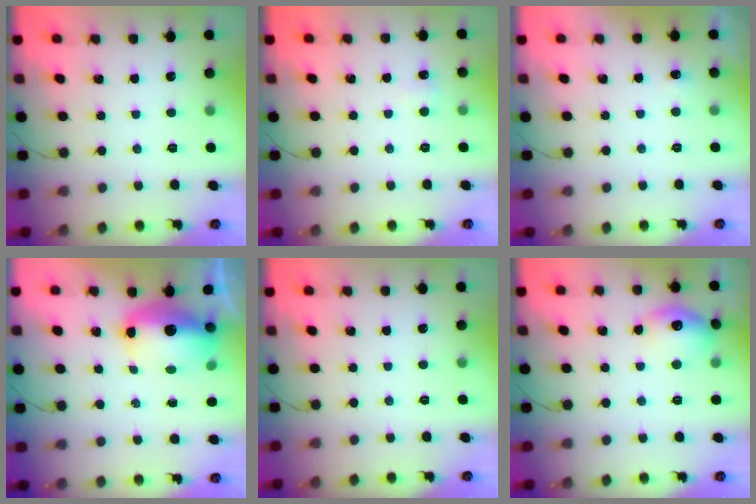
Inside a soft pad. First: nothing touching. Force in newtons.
{"total": 4.2, "press": 4.0, "slide": 1.2}
{"total": 2.4, "press": 2.2, "slide": 1.1}
{"total": 12.4, "press": 12.1, "slide": 2.7}
{"total": 0.0}
{"total": 11.8, "press": 11.8, "slide": 0.6}